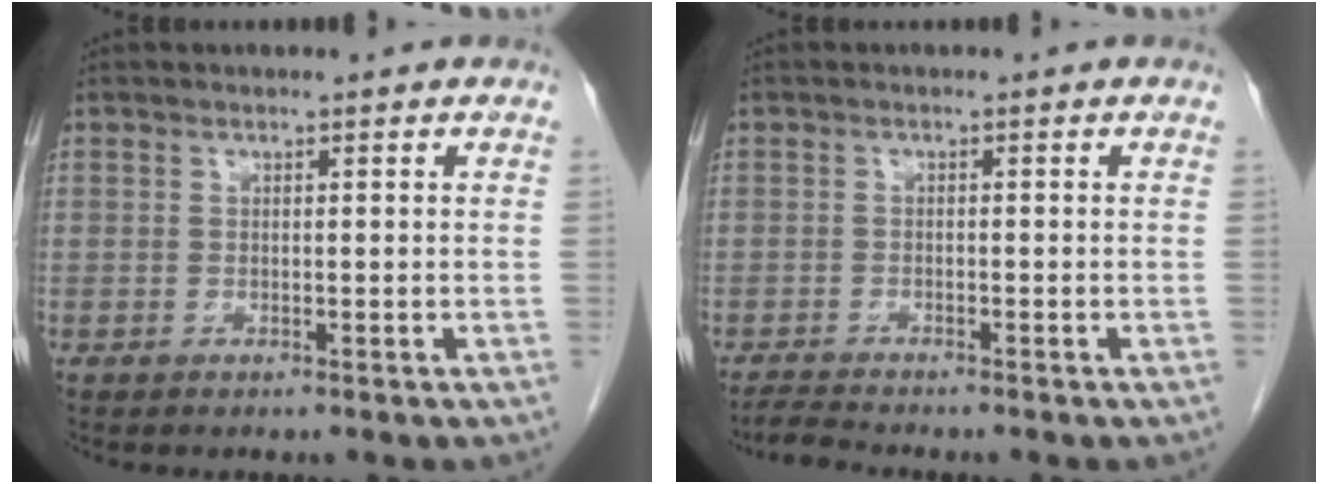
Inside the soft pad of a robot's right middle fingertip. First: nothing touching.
{"total": 2.5, "force": [-2.3, -0.5, 0.5], "torque": [-0.021, -0.016, -0.044]}